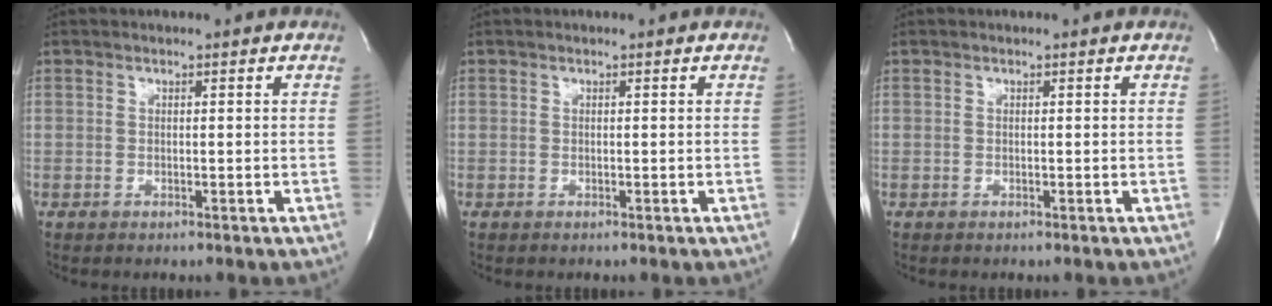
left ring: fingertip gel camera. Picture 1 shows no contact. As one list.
[{"total": 0.0}, {"total": 0.0}]